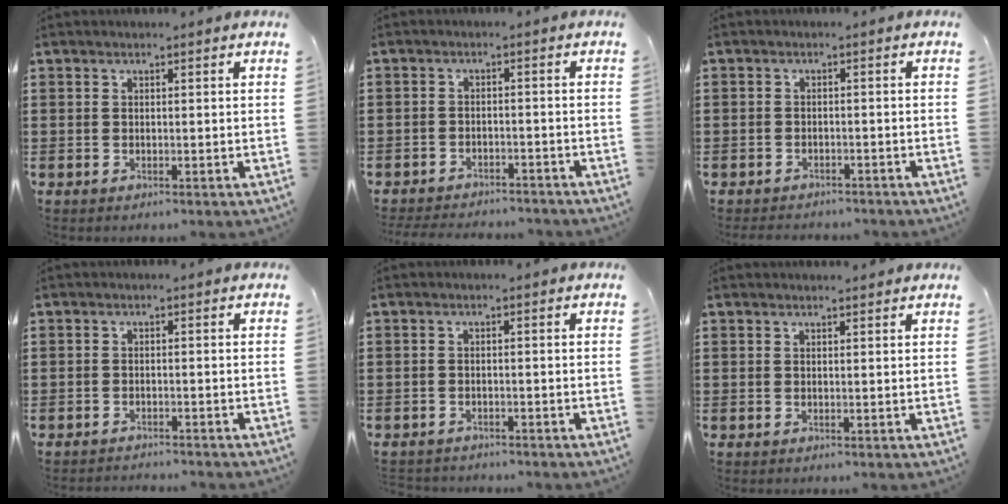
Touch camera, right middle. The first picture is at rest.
{"total": 3.2, "force": [-3.1, 0.4, -0.3], "torque": [-0.002, 0.000, -0.069]}
{"total": 1.8, "force": [-1.7, 0.5, -0.2], "torque": [-0.001, 0.002, -0.039]}
{"total": 1.3, "force": [-1.3, -0.1, -0.1], "torque": [-0.003, 0.002, -0.027]}
{"total": 1.2, "force": [-1.2, 0.1, -0.1], "torque": [-0.004, 0.000, -0.025]}
{"total": 0.9, "force": [0.9, -0.2, 0.2], "torque": [0.003, -0.007, 0.016]}